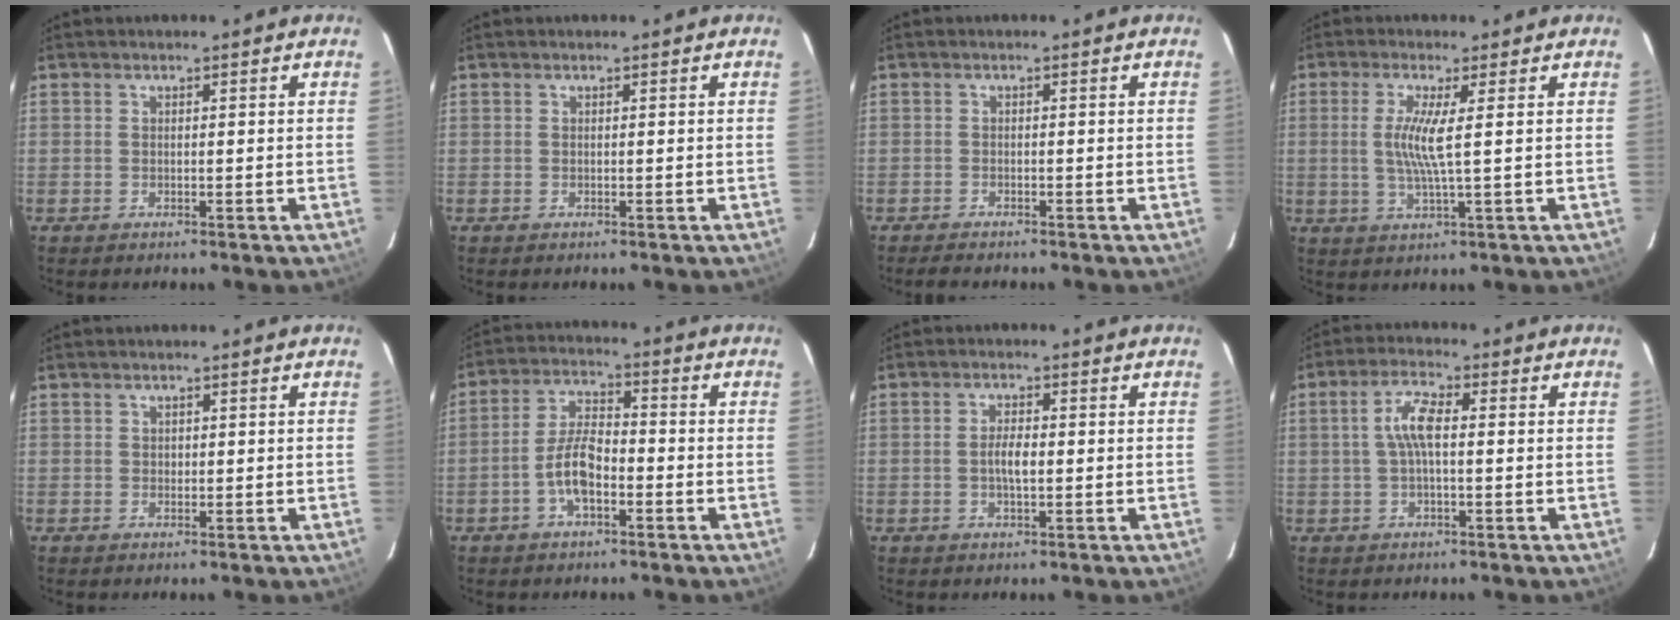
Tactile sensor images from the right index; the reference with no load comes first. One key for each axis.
{"total": 0.0}
{"total": 2.8, "fx": -2.6, "fy": 0.4, "fz": 0.9, "tx": -0.029, "ty": -0.008, "tz": -0.044}
{"total": 5.6, "fx": 0.7, "fy": -0.4, "fz": 5.5, "tx": -0.114, "ty": -0.008, "tz": 0.012}
{"total": 0.7, "fx": 0.2, "fy": 0.6, "fz": 0.1, "tx": 0.003, "ty": 0.003, "tz": 0.003}
{"total": 7.2, "fx": -2.9, "fy": 2.8, "fz": 5.9, "tx": -0.125, "ty": 0.012, "tz": -0.053}
{"total": 3.1, "fx": -0.3, "fy": 1.0, "fz": 2.9, "tx": -0.054, "ty": 0.002, "tz": -0.006}
{"total": 5.2, "fx": 0.2, "fy": 1.6, "fz": 5.0, "tx": -0.101, "ty": 0.013, "tz": 0.003}